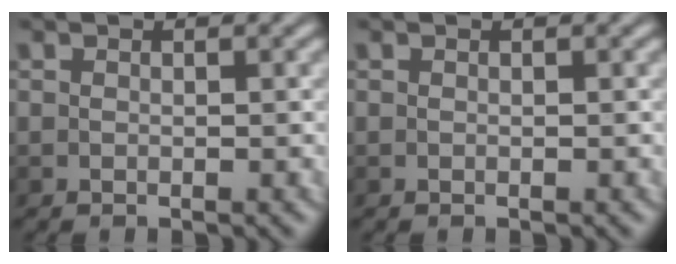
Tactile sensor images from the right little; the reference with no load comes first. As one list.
[{"total": 0.0}]